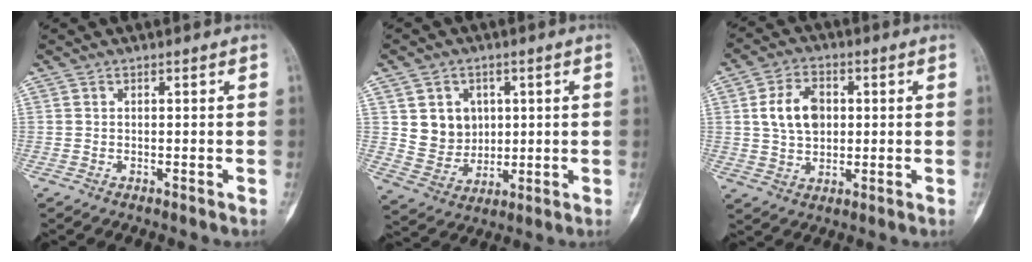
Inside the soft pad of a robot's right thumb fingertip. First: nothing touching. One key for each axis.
{"total": 8.7, "fx": 2.1, "fy": 7.7, "fz": 3.6, "tx": -0.022, "ty": -0.011, "tz": 0.049}
{"total": 9.1, "fx": 1.5, "fy": 6.3, "fz": 6.4, "tx": -0.096, "ty": 0.004, "tz": 0.027}